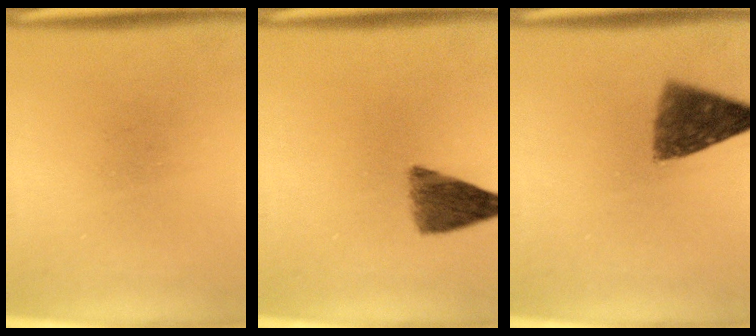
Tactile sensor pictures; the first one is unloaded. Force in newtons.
{"total": 6.3}
{"total": 7.8}